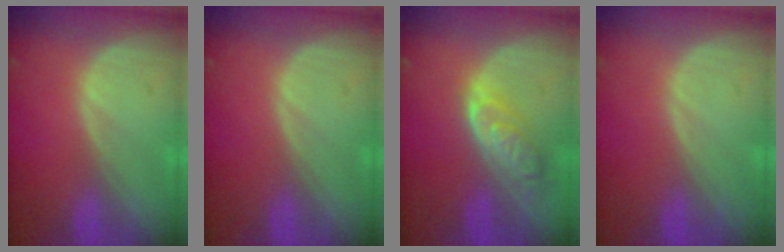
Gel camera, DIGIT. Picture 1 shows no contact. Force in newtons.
{"total": 0.0}
{"total": 6.3, "press": 5.7, "slide": 2.7}
{"total": 0.0}